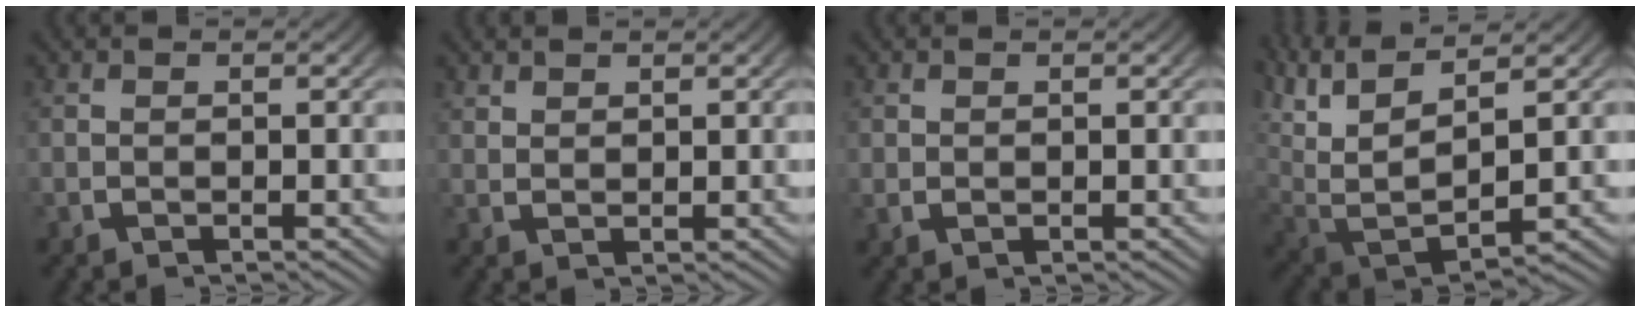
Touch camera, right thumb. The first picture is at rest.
{"total": 1.4, "force": [1.4, 0.2, 0.2], "torque": [0.004, 0.000, 0.032]}
{"total": 0.6, "force": [0.3, 0.4, 0.4], "torque": [-0.010, -0.004, 0.010]}
{"total": 13.1, "force": [2.0, 9.2, 9.1], "torque": [-0.236, -0.050, 0.055]}